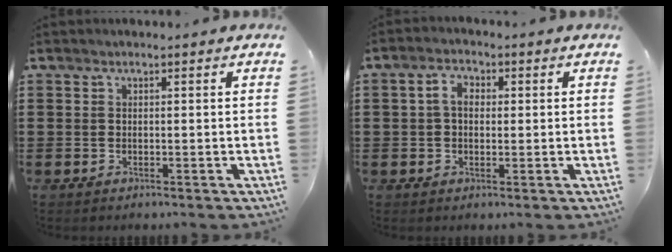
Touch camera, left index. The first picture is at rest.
{"total": 3.6, "force": [0.4, 2.5, 2.6], "torque": [-0.058, 0.014, 0.002]}